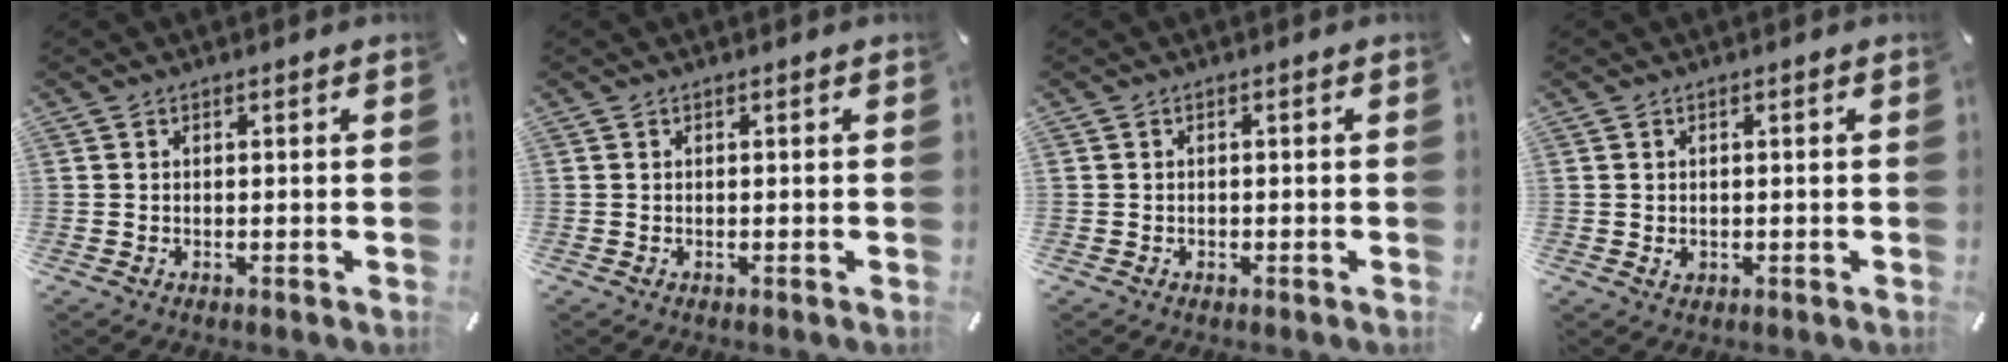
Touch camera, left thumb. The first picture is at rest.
{"total": 0.0}
{"total": 0.7, "force": [-0.3, 0.6, 0.0], "torque": [0.002, 0.008, -0.009]}
{"total": 1.0, "force": [0.0, 0.9, 0.5], "torque": [-0.003, 0.001, -0.003]}